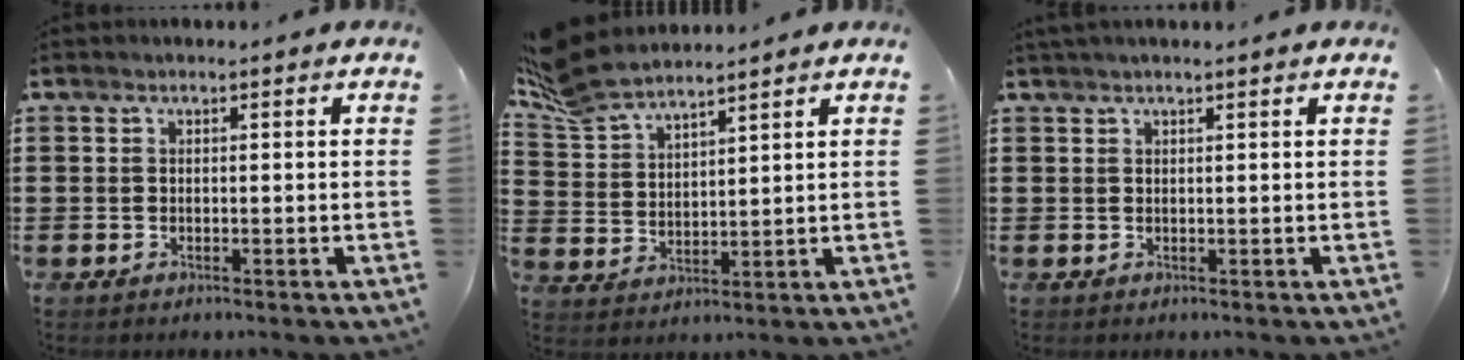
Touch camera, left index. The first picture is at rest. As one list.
[{"total": 6.9, "force": [6.3, 1.5, 2.4], "torque": [-0.072, -0.017, 0.118]}, {"total": 0.9, "force": [0.8, 0.1, 0.4], "torque": [-0.009, 0.002, 0.014]}]